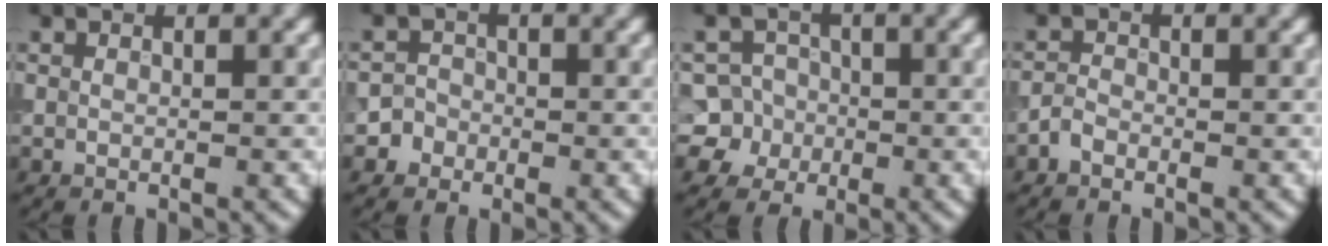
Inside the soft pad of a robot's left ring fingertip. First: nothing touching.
{"total": 2.0, "force": [-0.9, 1.8, 0.1], "torque": [0.026, 0.005, -0.019]}
{"total": 5.8, "force": [-1.5, 5.6, 0.9], "torque": [0.005, 0.016, -0.049]}
{"total": 1.1, "force": [-0.8, 0.6, 0.5], "torque": [-0.008, 0.002, -0.020]}